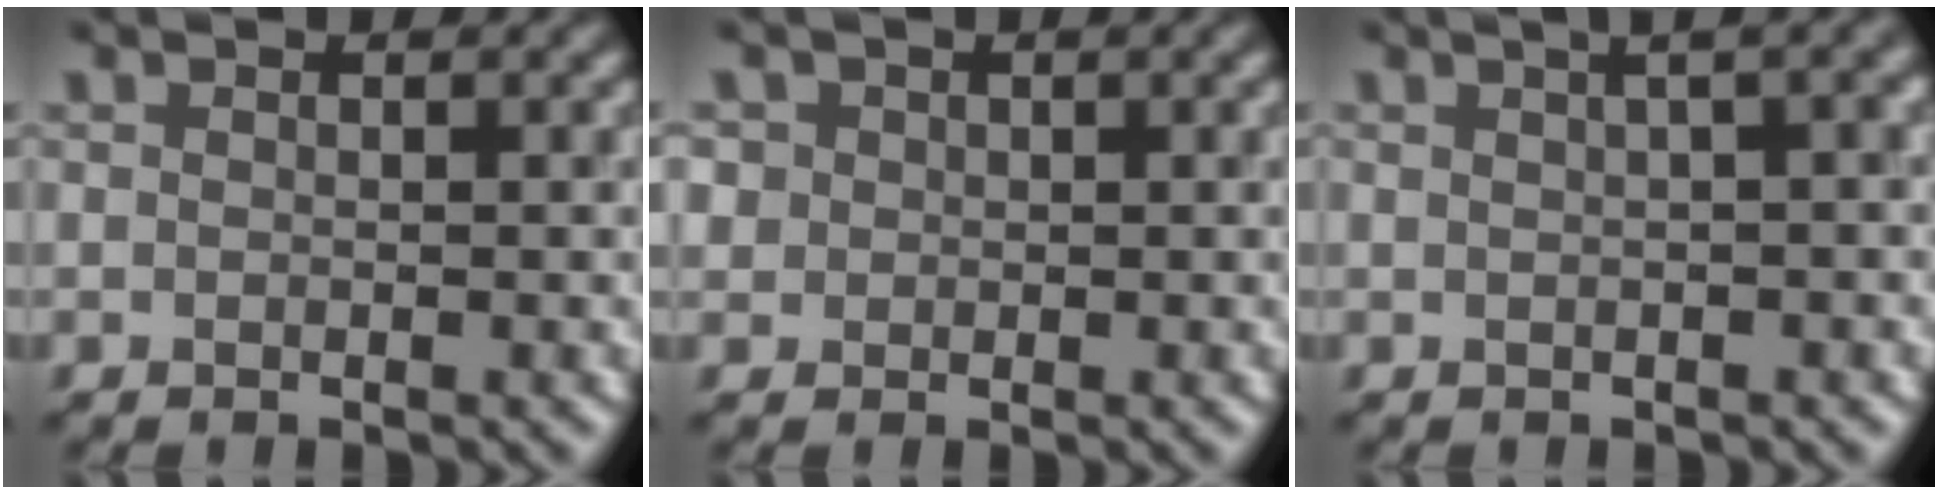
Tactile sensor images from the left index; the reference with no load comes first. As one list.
[{"total": 2.1, "force": [0.7, 1.9, 0.5], "torque": [-0.003, 0.012, 0.014]}, {"total": 5.5, "force": [2.1, 2.3, 4.6], "torque": [-0.030, 0.026, 0.013]}]